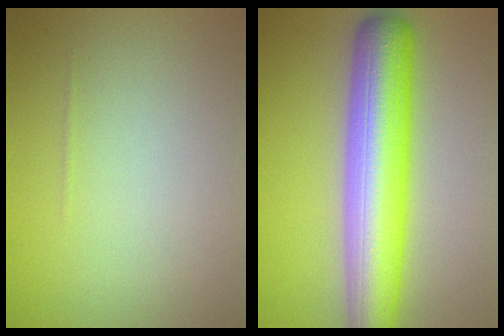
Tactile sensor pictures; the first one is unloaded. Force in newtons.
{"total": 10.1, "press": 10.1, "slide": 0.3}